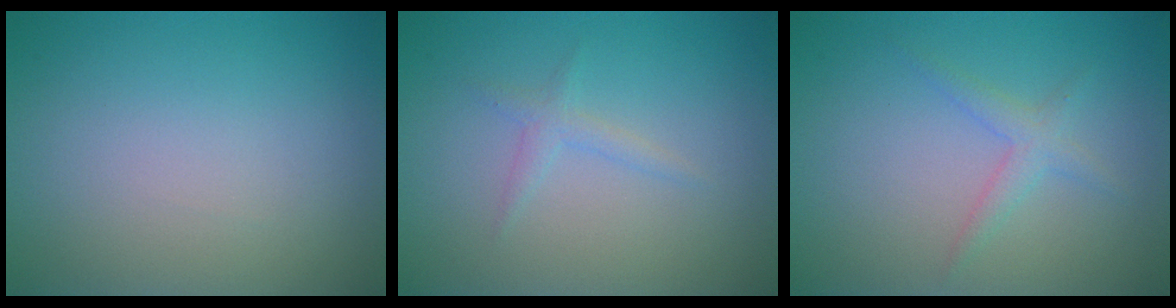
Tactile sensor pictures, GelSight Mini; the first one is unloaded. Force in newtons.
{"total": 1.2, "press": 1.2, "slide": 0.1}
{"total": 1.7, "press": 1.7, "slide": 0.1}